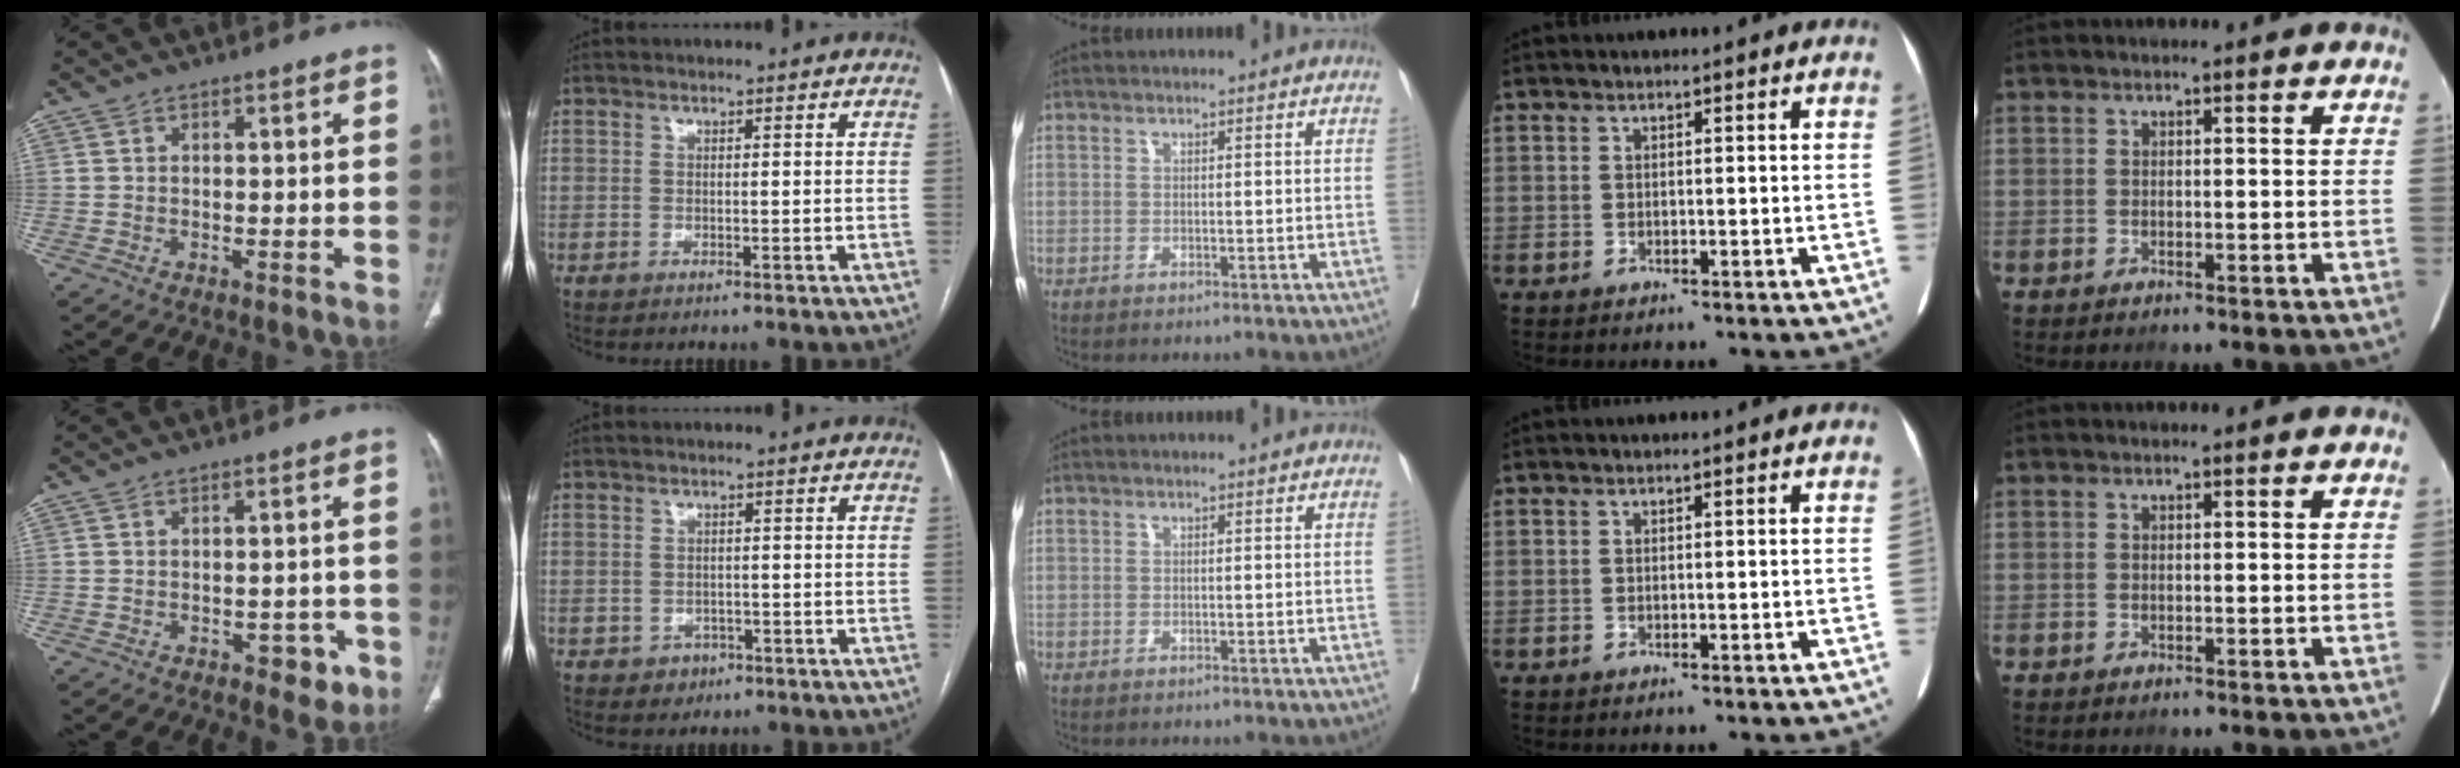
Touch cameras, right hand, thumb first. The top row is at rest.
{"thumb": {"total": 4.3, "force": [-2.2, 2.7, 2.7], "torque": [-0.011, 0.013, -0.024]}, "index": {"total": 2.8, "force": [-1.1, 2.5, 0.5], "torque": [0.002, 0.007, -0.009]}}